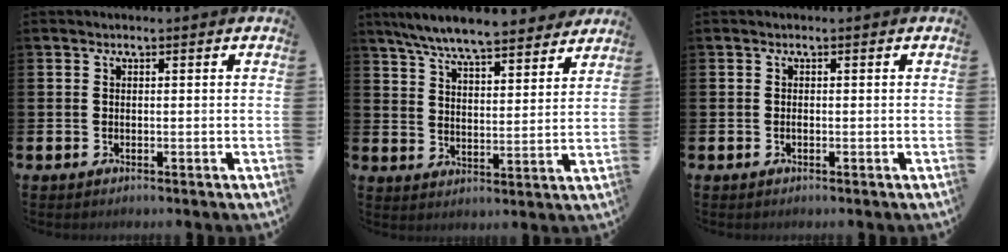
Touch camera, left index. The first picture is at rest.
{"total": 8.1, "force": [7.6, 0.9, 2.4], "torque": [-0.072, -0.044, 0.137]}
{"total": 0.0}